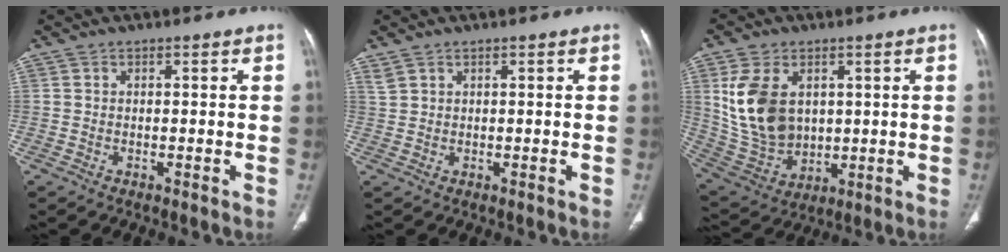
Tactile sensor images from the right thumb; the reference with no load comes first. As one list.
[{"total": 1.2, "force": [1.0, 0.4, 0.4], "torque": [-0.004, 0.003, 0.024]}, {"total": 14.4, "force": [3.5, 10.0, 9.8], "torque": [-0.172, -0.013, 0.090]}]